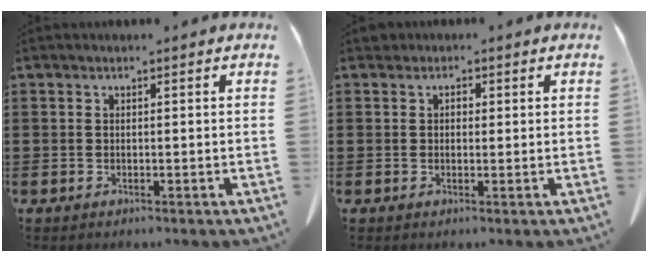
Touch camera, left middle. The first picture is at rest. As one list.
[{"total": 1.4, "force": [0.7, 1.1, 0.4], "torque": [-0.011, 0.007, 0.012]}]